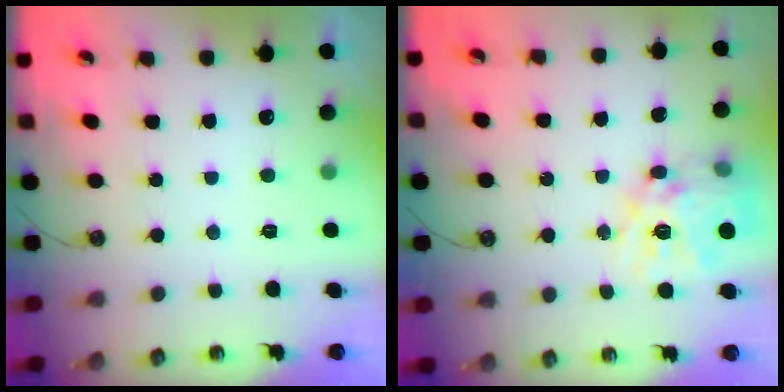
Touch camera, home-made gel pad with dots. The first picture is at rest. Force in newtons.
{"total": 16.4, "press": 16.3, "slide": 1.6}